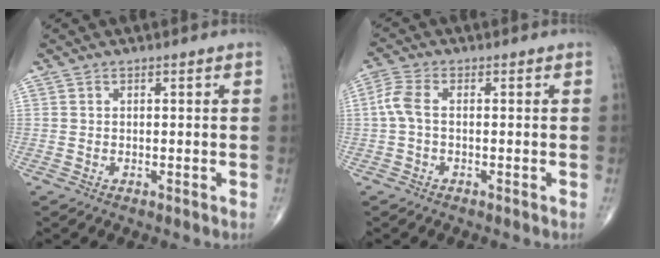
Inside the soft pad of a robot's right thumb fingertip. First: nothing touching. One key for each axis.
{"total": 4.0, "fx": -0.2, "fy": 1.9, "fz": 3.5, "tx": -0.094, "ty": 0.009, "tz": -0.012}